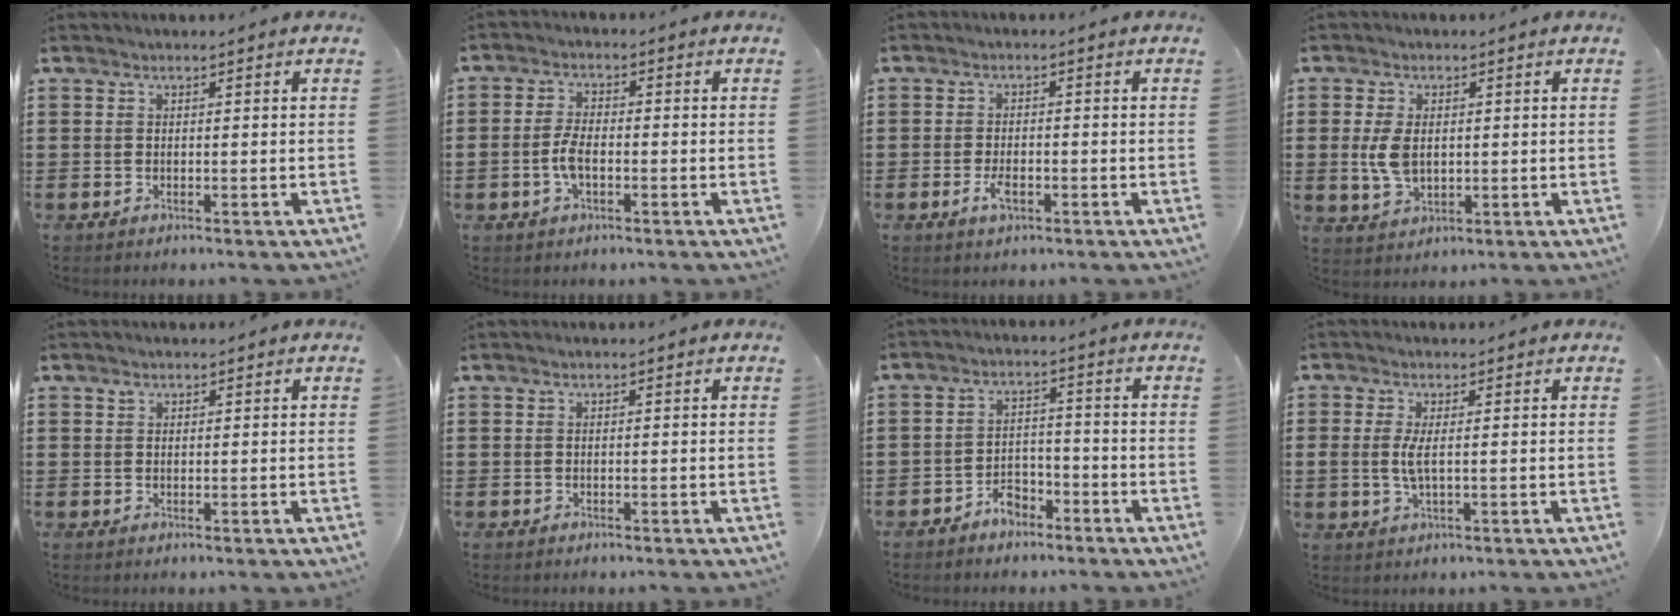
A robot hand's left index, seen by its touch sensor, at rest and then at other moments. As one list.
[{"total": 4.1, "force": [-1.0, 1.8, 3.6], "torque": [-0.085, -0.001, -0.024]}, {"total": 3.1, "force": [-1.2, 1.3, 2.5], "torque": [-0.059, -0.004, -0.026]}, {"total": 5.5, "force": [0.5, 3.3, 4.3], "torque": [-0.117, -0.002, 0.001]}, {"total": 0.7, "force": [0.5, 0.5, 0.2], "torque": [-0.006, 0.001, 0.010]}, {"total": 0.0}, {"total": 3.9, "force": [-3.3, 1.7, 1.1], "torque": [-0.022, 0.011, -0.066]}, {"total": 3.3, "force": [0.1, 1.0, 3.1], "torque": [-0.082, -0.006, -0.006]}]